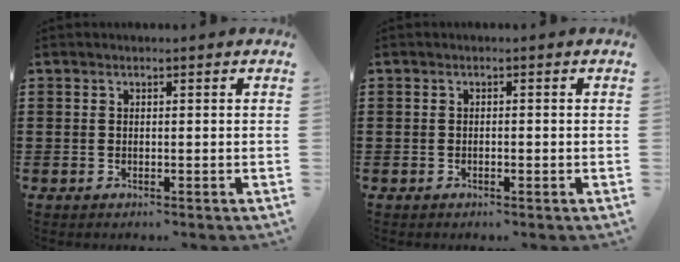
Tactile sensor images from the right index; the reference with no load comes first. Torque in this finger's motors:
{"motor_torque": [-0.12, 0.35, 0.02, -0.01]}